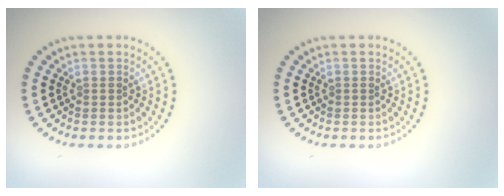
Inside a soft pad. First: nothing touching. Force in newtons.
{"total": 0.0}